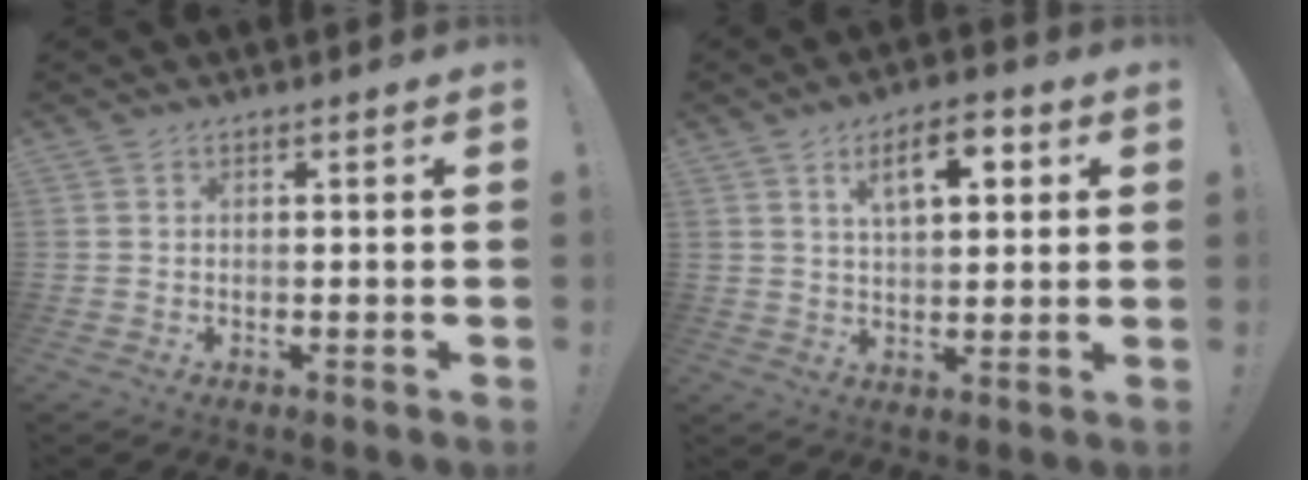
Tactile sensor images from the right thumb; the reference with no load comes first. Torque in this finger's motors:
{"motor_torque": [-0.42, 0.84, 0.17, 0.18, 0.15]}